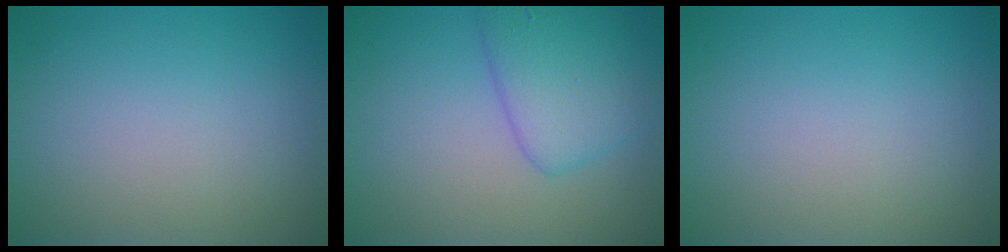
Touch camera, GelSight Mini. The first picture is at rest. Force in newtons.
{"total": 4.1, "press": 4.1, "slide": 0.3}
{"total": 0.0}